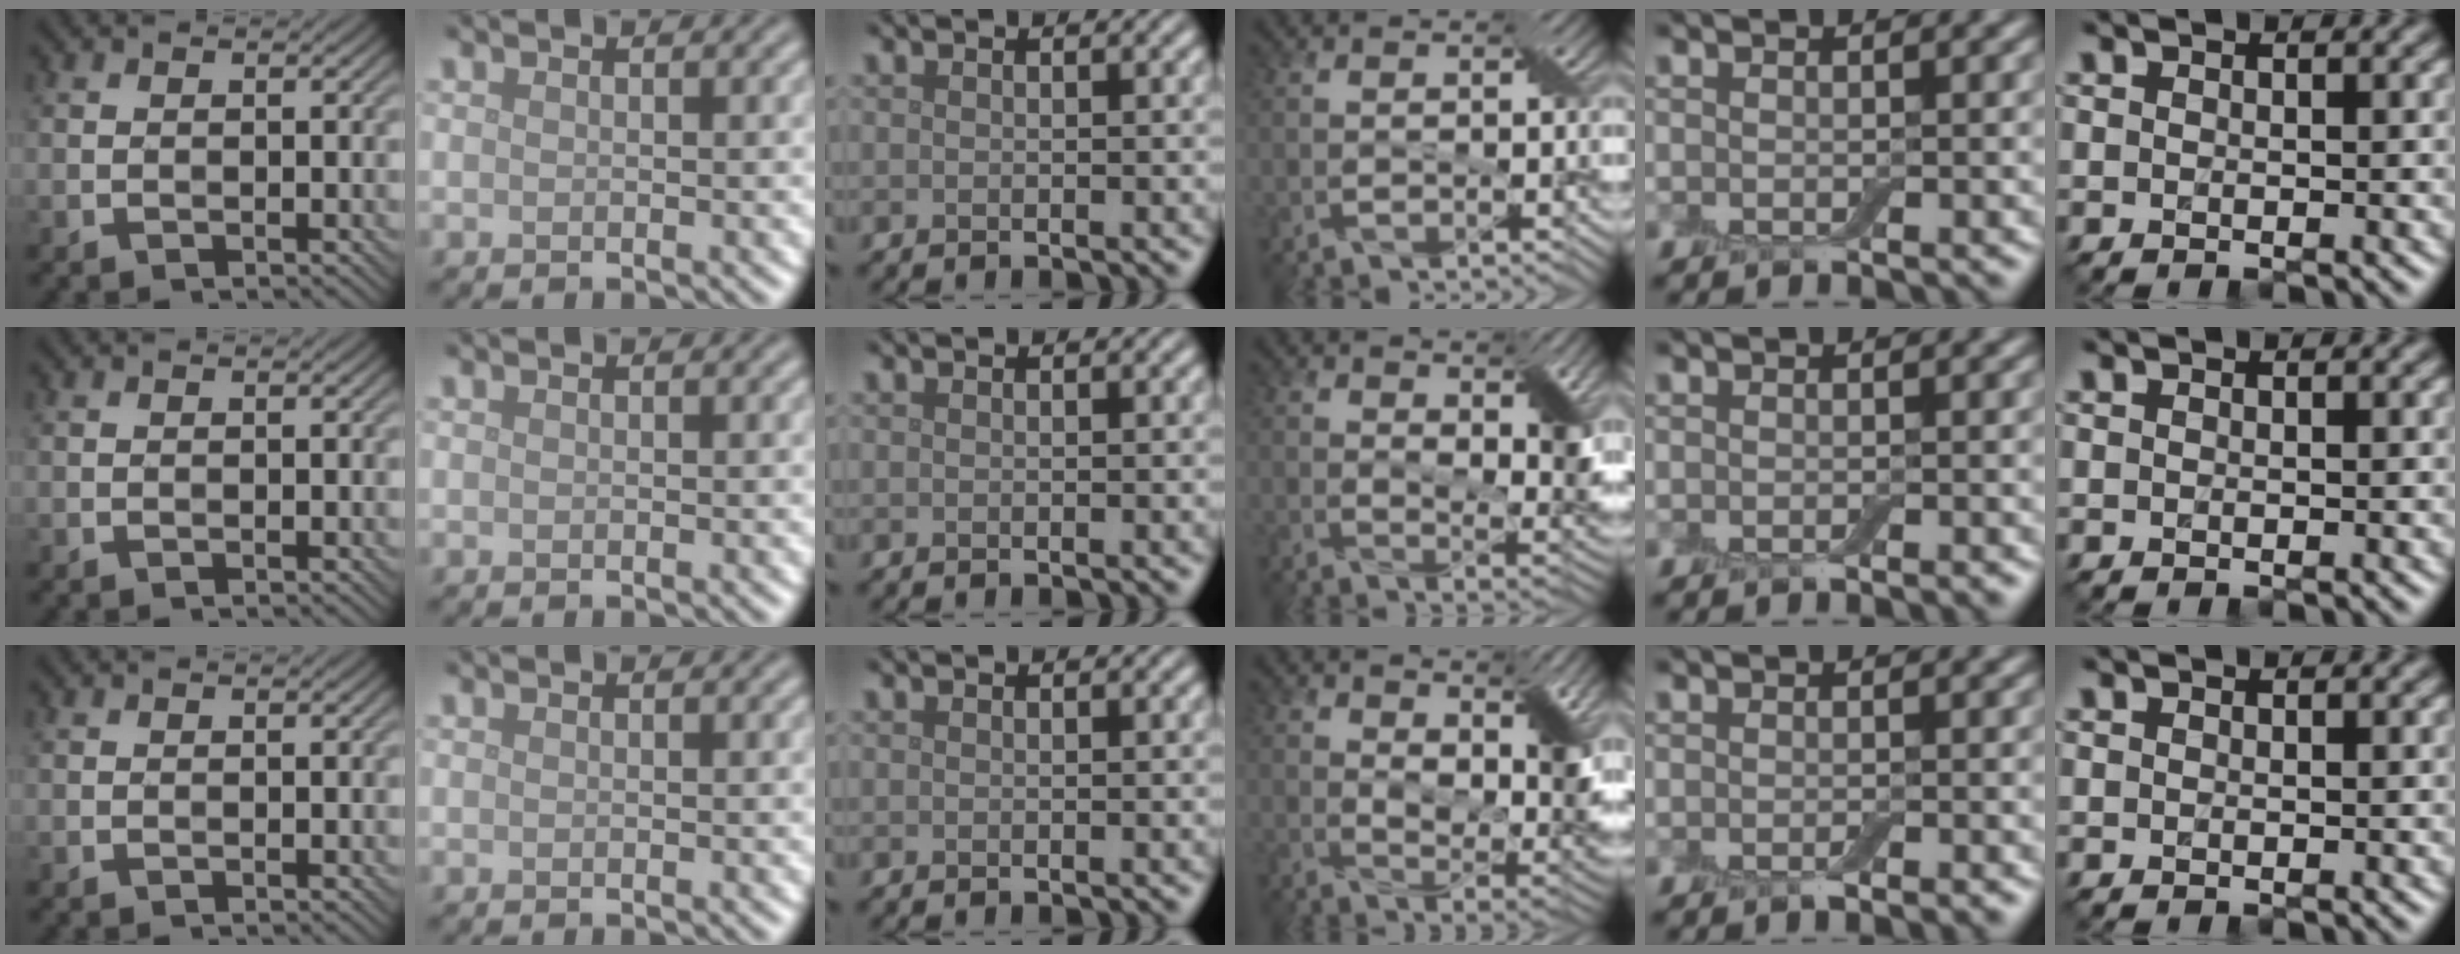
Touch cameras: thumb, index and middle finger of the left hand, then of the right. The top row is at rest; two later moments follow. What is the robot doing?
{"motion": "squeeze", "object": "air blower"}